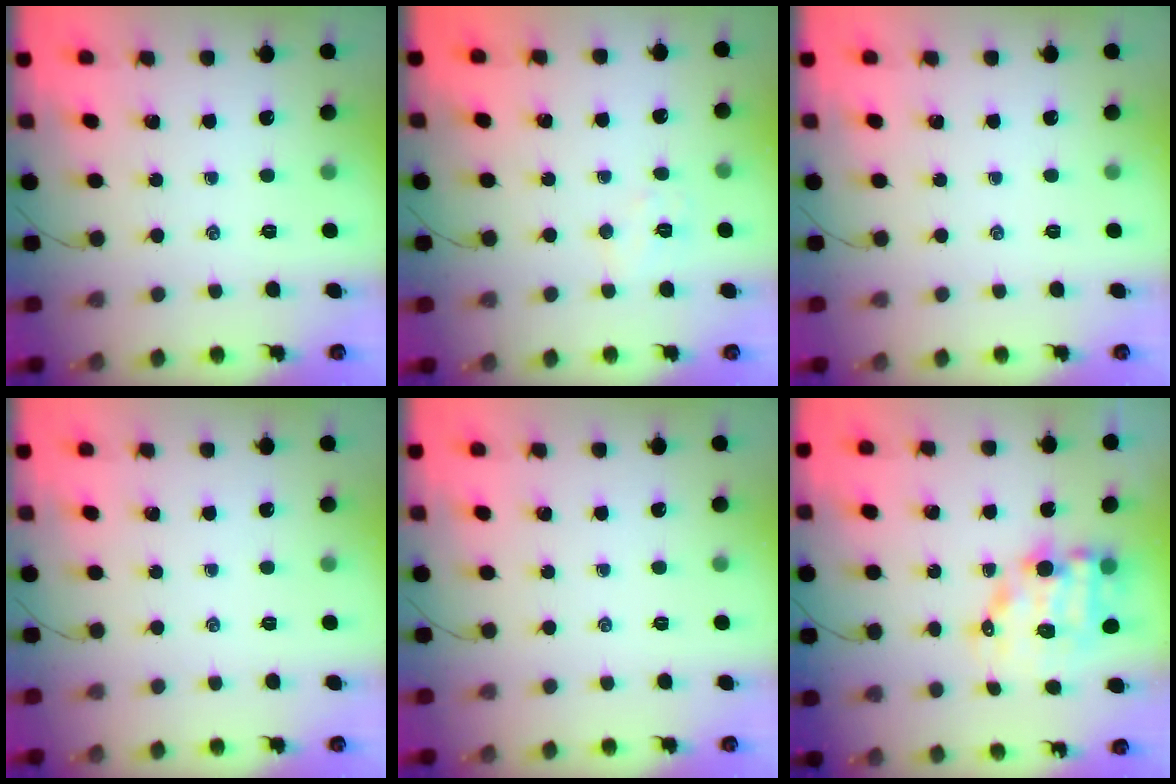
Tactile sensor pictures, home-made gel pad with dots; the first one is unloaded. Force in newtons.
{"total": 5.2, "press": 5.1, "slide": 1.0}
{"total": 0.0}
{"total": 0.0}
{"total": 0.0}
{"total": 11.0, "press": 10.6, "slide": 3.0}